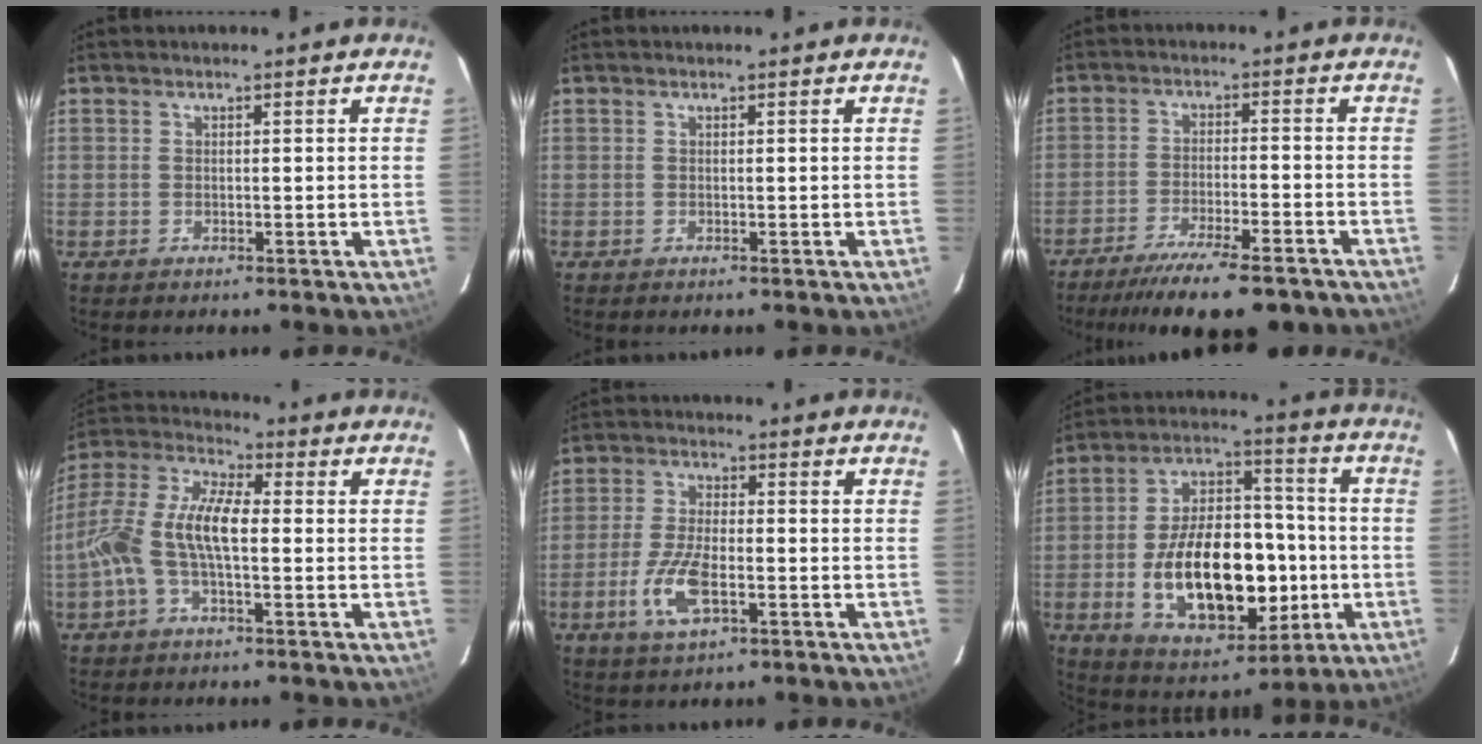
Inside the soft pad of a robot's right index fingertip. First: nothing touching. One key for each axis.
{"total": 0.0}
{"total": 15.3, "fx": -12.6, "fy": 2.8, "fz": 8.2, "tx": -0.161, "ty": -0.030, "tz": -0.187}
{"total": 12.5, "fx": -1.8, "fy": 4.5, "fz": 11.5, "tx": -0.239, "ty": 0.013, "tz": -0.040}
{"total": 8.9, "fx": -3.2, "fy": 3.5, "fz": 7.5, "tx": -0.163, "ty": -0.006, "tz": -0.061}
{"total": 22.0, "fx": -4.4, "fy": 12.4, "fz": 17.7, "tx": -0.324, "ty": 0.019, "tz": -0.050}